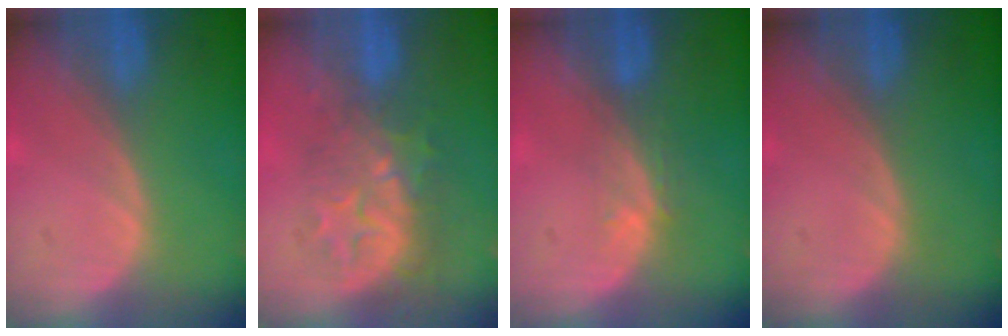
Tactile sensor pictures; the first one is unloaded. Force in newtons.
{"total": 9.2, "press": 7.9, "slide": 4.7}
{"total": 2.9, "press": 2.4, "slide": 1.7}
{"total": 0.0}